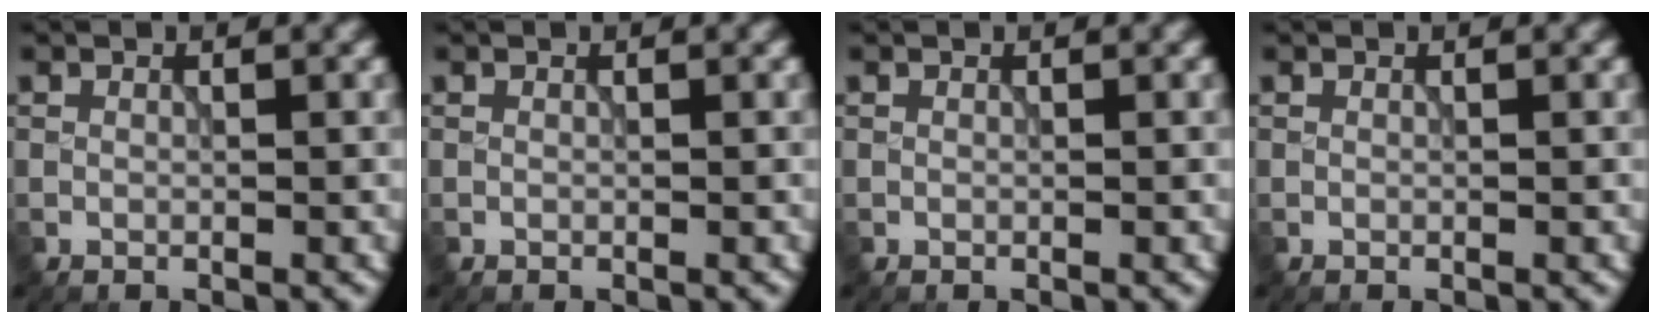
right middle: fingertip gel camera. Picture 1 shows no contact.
{"total": 0.0}
{"total": 0.0}
{"total": 0.0}